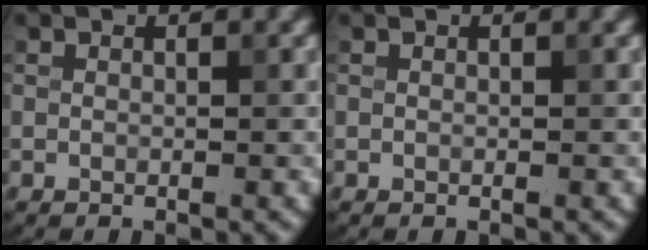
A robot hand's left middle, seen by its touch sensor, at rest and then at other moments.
{"total": 0.0}